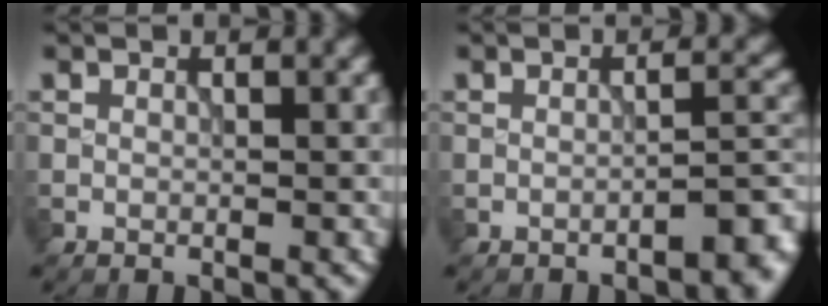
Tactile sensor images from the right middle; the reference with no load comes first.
{"total": 3.4, "force": [-2.3, 0.9, 2.4], "torque": [-0.028, 0.010, -0.037]}